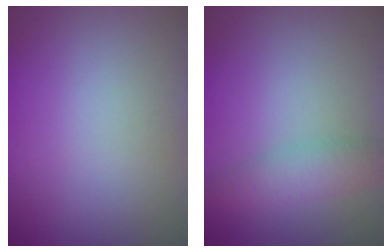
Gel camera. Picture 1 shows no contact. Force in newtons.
{"total": 2.7, "press": 2.7, "slide": 0.0}